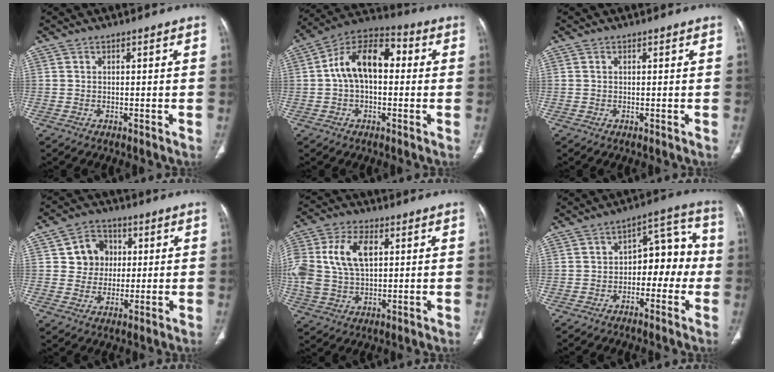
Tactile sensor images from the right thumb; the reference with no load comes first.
{"total": 13.8, "force": [1.2, 8.2, 11.0], "torque": [-0.175, 0.042, 0.006]}
{"total": 0.0}
{"total": 8.1, "force": [1.8, 7.3, 2.9], "torque": [-0.005, 0.002, 0.027]}
{"total": 15.4, "force": [3.3, 9.6, 11.7], "torque": [-0.263, 0.006, 0.063]}
{"total": 10.5, "force": [-1.6, 6.5, 8.1], "torque": [-0.064, 0.050, -0.034]}